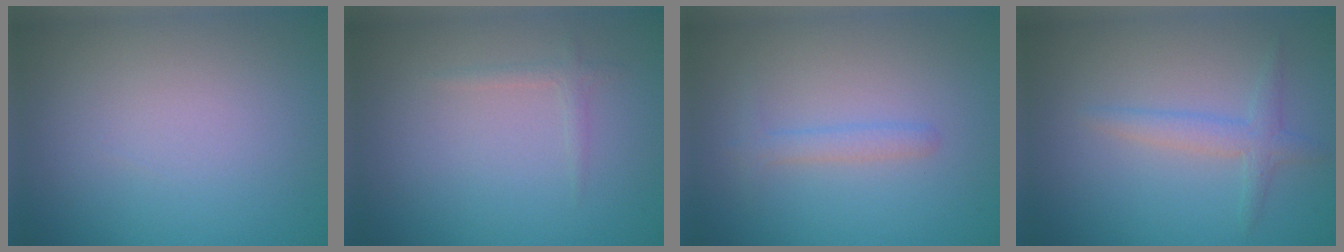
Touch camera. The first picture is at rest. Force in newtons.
{"total": 0.9, "press": 0.9, "slide": 0.0}
{"total": 1.3, "press": 1.3, "slide": 0.1}
{"total": 2.0, "press": 2.0, "slide": 0.1}